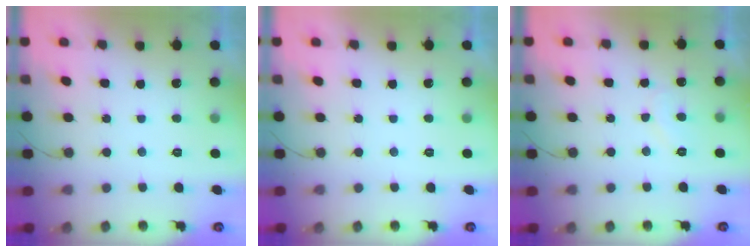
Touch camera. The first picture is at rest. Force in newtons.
{"total": 0.0}
{"total": 6.4, "press": 6.3, "slide": 0.6}